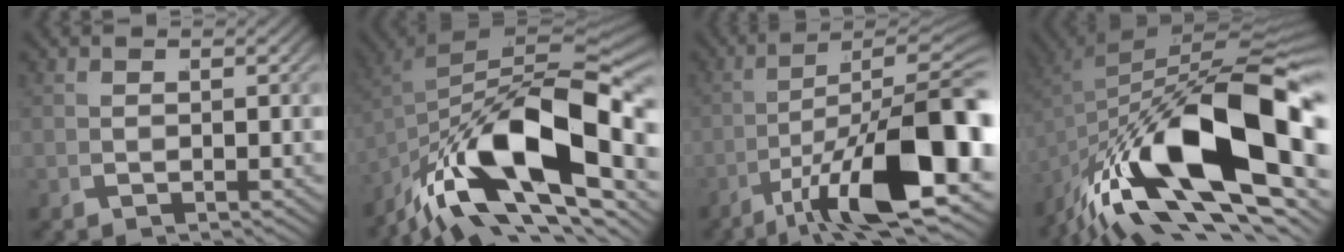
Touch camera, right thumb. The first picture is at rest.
{"total": 15.8, "force": [-3.6, 7.2, 13.6], "torque": [-0.265, -0.023, -0.035]}
{"total": 14.3, "force": [-1.3, 6.8, 12.6], "torque": [-0.198, -0.036, 0.000]}
{"total": 18.5, "force": [-3.9, 8.5, 16.0], "torque": [-0.298, -0.032, -0.036]}